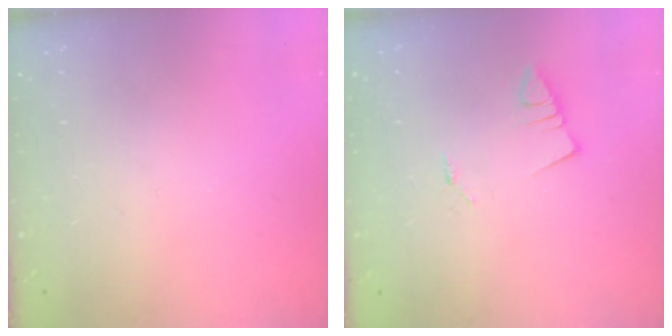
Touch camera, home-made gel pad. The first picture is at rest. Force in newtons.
{"total": 1.3, "press": 1.3, "slide": 0.1}